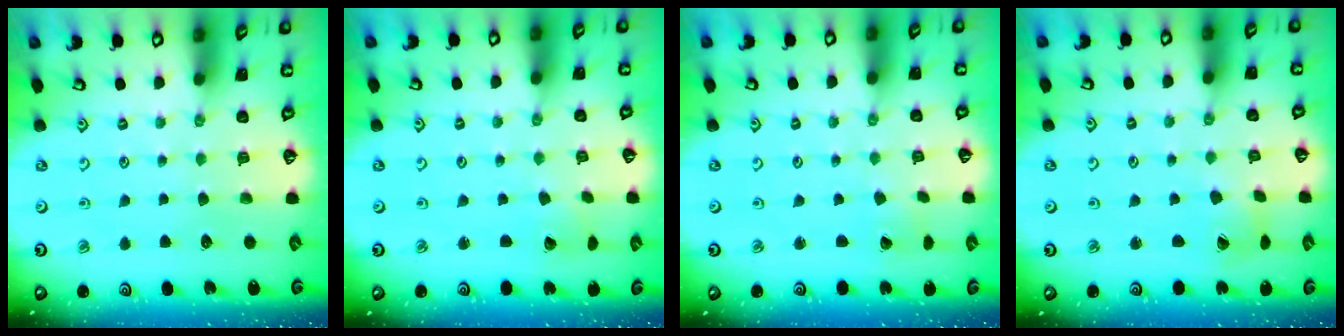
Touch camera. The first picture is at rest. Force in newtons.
{"total": 2.3, "press": 2.3, "slide": 0.0}
{"total": 1.1, "press": 1.1, "slide": 0.1}
{"total": 2.7, "press": 2.6, "slide": 0.4}